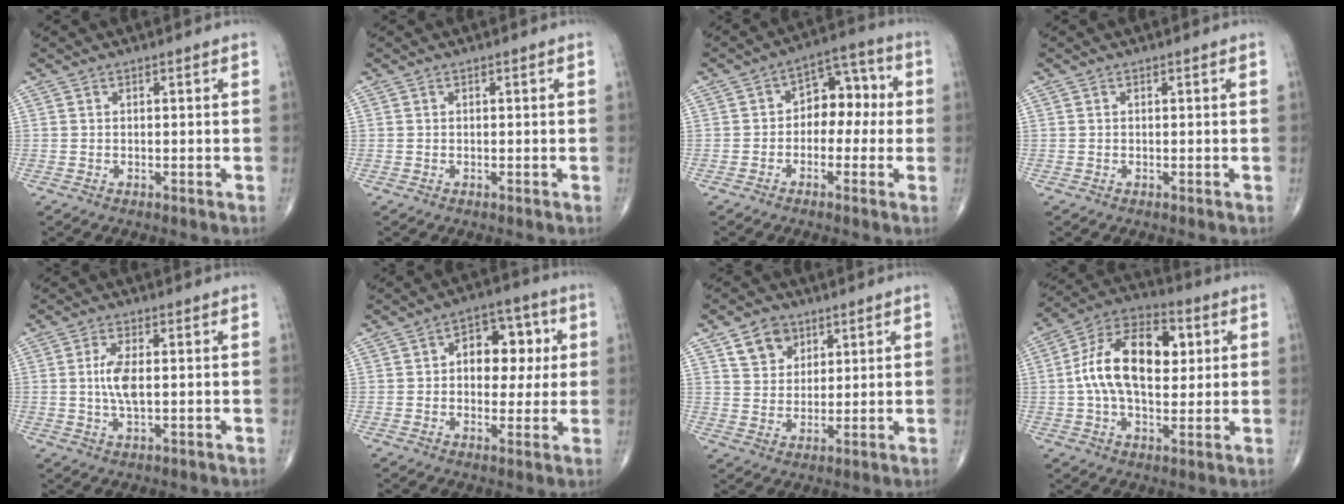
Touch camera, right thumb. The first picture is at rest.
{"total": 0.0}
{"total": 8.7, "force": [-0.3, 6.0, 6.3], "torque": [-0.047, 0.037, -0.019]}
{"total": 0.0}
{"total": 5.3, "force": [0.3, 2.0, 4.9], "torque": [-0.107, -0.004, 0.005]}
{"total": 11.2, "force": [1.7, 7.3, 8.3], "torque": [-0.070, 0.017, 0.020]}
{"total": 7.3, "force": [3.8, 5.5, 2.8], "torque": [-0.023, -0.020, 0.070]}
{"total": 18.0, "force": [2.7, 10.2, 14.5], "torque": [-0.233, 0.019, 0.037]}